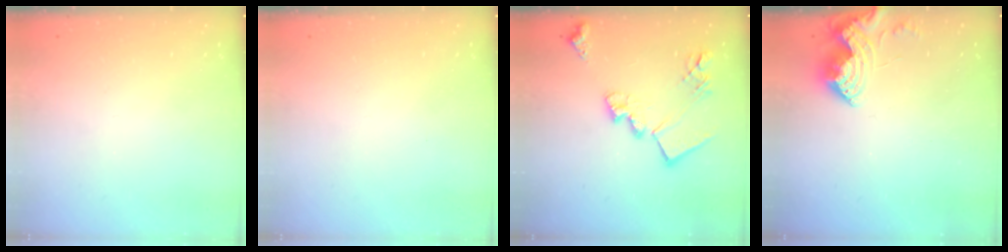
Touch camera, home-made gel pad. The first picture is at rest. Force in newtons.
{"total": 0.0}
{"total": 18.4, "press": 18.4, "slide": 1.3}
{"total": 9.1, "press": 9.1, "slide": 0.8}